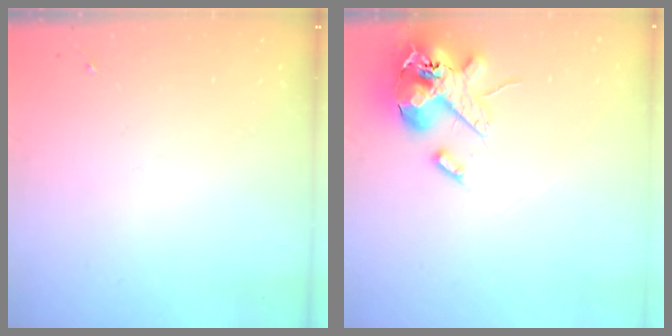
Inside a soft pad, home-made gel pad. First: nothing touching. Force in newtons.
{"total": 15.7, "press": 15.5, "slide": 2.7}